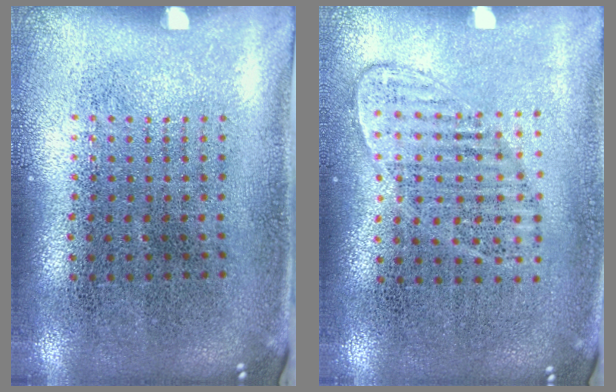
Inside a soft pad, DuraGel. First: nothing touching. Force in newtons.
{"total": 1.1, "press": 1.0, "slide": 0.5}